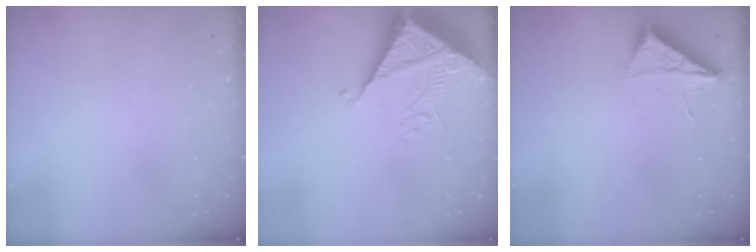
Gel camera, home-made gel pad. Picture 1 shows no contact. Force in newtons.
{"total": 9.8, "press": 9.8, "slide": 1.0}
{"total": 6.8, "press": 6.7, "slide": 0.7}